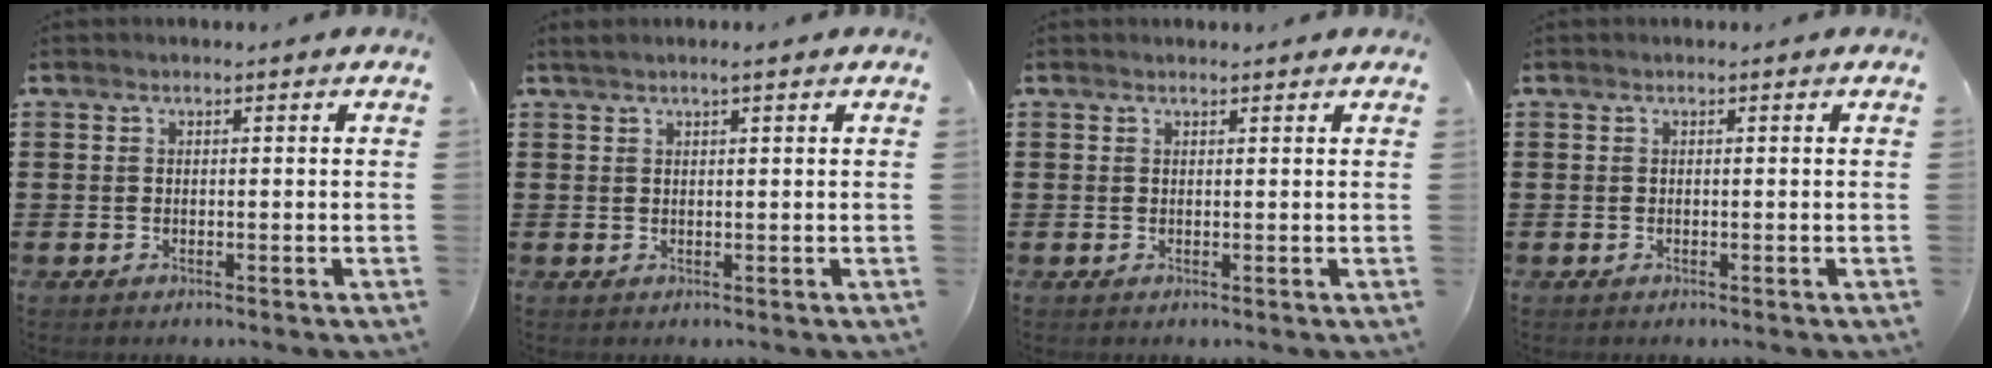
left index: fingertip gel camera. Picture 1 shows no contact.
{"total": 1.4, "force": [0.9, -0.1, 1.1], "torque": [-0.023, 0.000, 0.017]}
{"total": 0.6, "force": [0.5, 0.2, -0.1], "torque": [-0.001, 0.002, 0.011]}
{"total": 0.0}